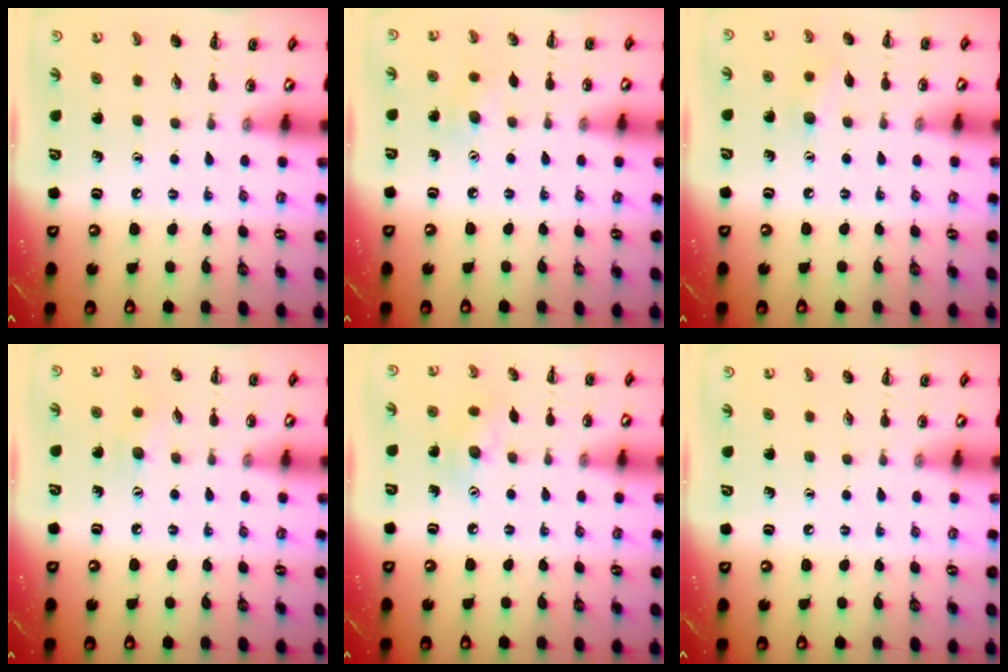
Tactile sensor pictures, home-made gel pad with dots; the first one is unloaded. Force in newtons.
{"total": 4.4, "press": 4.3, "slide": 0.9}
{"total": 5.9, "press": 5.7, "slide": 1.3}
{"total": 5.6, "press": 5.5, "slide": 1.0}
{"total": 6.7, "press": 6.6, "slide": 1.2}
{"total": 0.0}